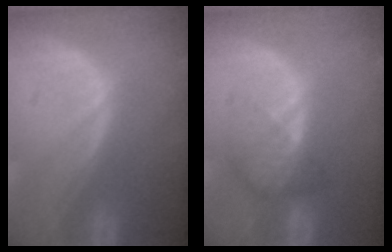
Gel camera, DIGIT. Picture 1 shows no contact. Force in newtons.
{"total": 4.5, "press": 4.0, "slide": 2.1}